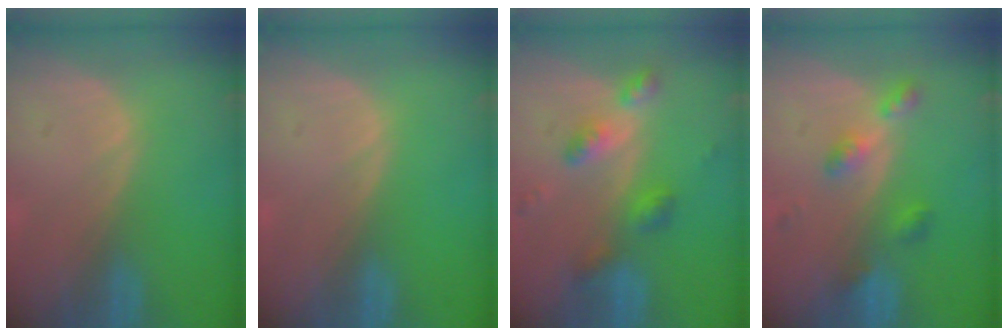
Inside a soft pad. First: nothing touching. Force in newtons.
{"total": 0.0}
{"total": 6.0, "press": 5.3, "slide": 2.9}
{"total": 4.6, "press": 4.2, "slide": 1.9}